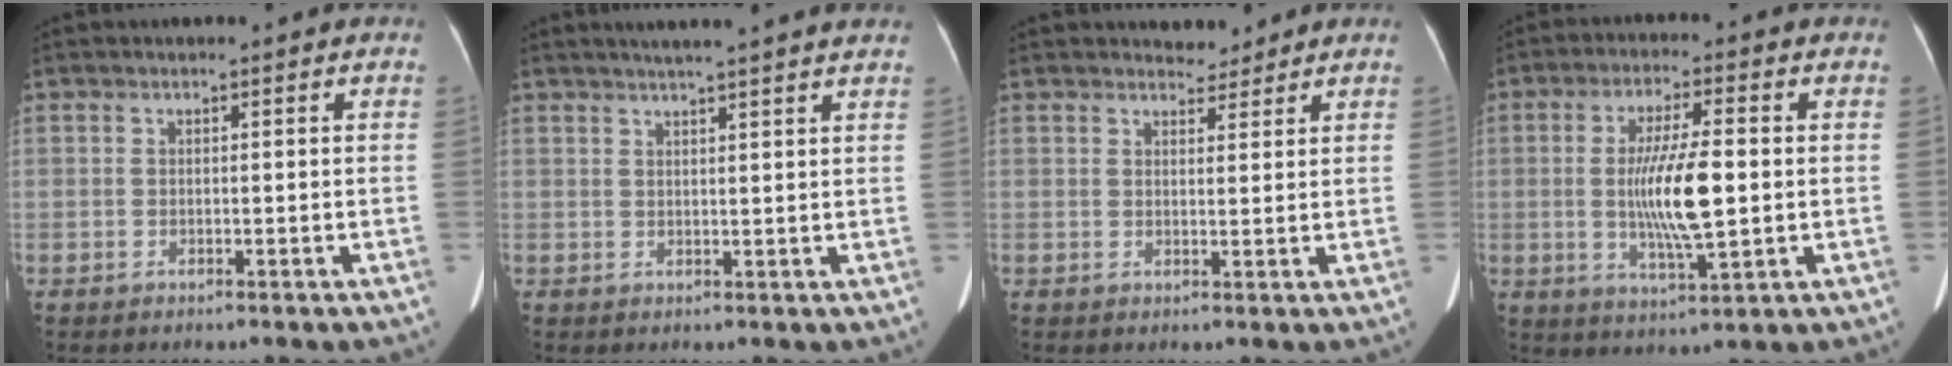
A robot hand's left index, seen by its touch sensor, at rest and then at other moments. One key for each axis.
{"total": 9.4, "fx": 8.2, "fy": -0.2, "fz": 4.5, "tx": -0.063, "ty": 0.022, "tz": 0.089}
{"total": 2.3, "fx": 2.2, "fy": 0.9, "fz": -0.1, "tx": 0.002, "ty": -0.003, "tz": 0.032}
{"total": 10.2, "fx": -0.3, "fy": 1.5, "fz": 10.0, "tx": -0.192, "ty": -0.008, "tz": -0.005}